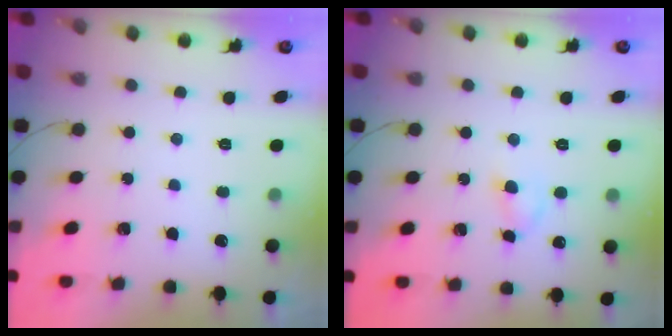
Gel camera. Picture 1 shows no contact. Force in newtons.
{"total": 2.8, "press": 2.5, "slide": 1.2}